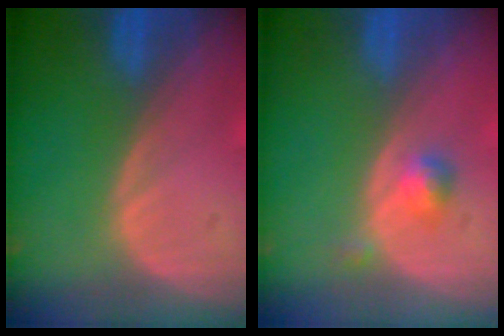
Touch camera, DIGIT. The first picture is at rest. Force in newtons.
{"total": 2.4, "press": 2.1, "slide": 1.1}